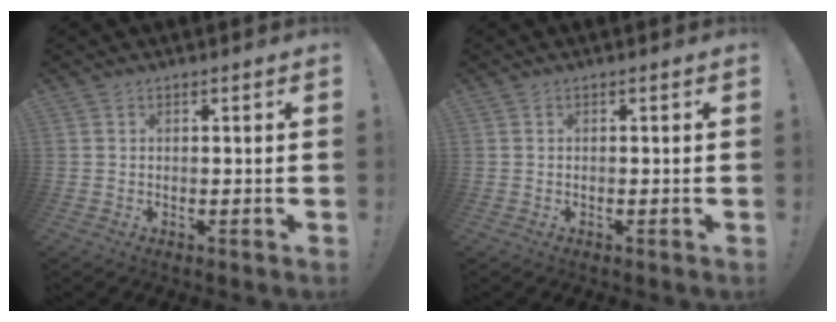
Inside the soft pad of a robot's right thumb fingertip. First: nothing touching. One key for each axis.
{"total": 0.0}